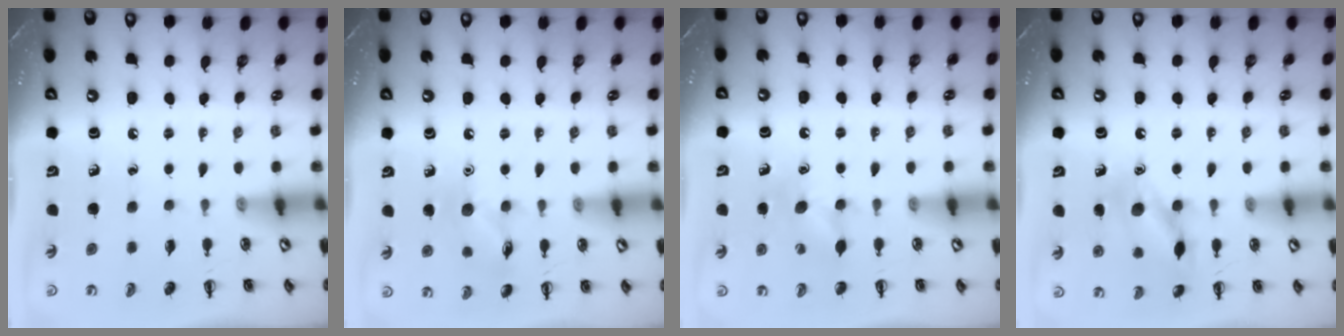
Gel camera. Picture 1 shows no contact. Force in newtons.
{"total": 8.8, "press": 8.8, "slide": 1.1}
{"total": 6.2, "press": 6.0, "slide": 1.4}
{"total": 13.0, "press": 13.0, "slide": 0.8}